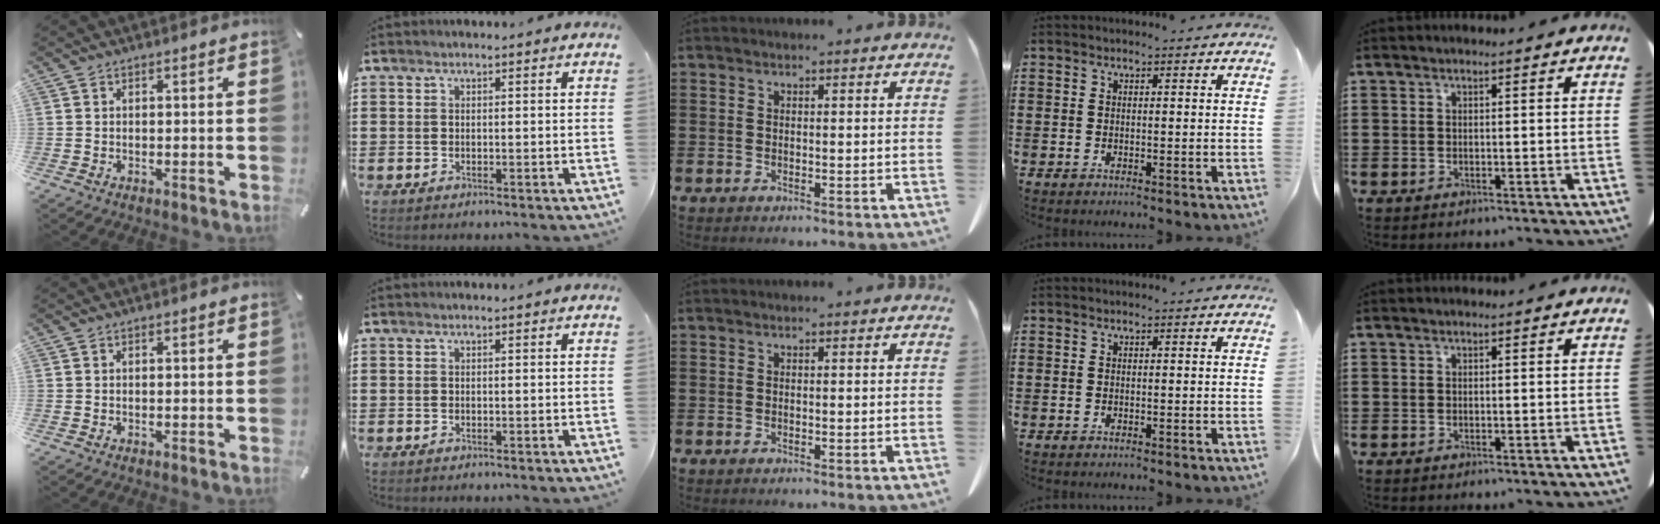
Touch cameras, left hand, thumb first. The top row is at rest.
{}